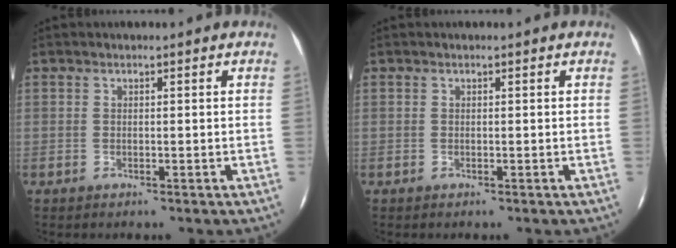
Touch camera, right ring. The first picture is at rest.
{"total": 0.0}